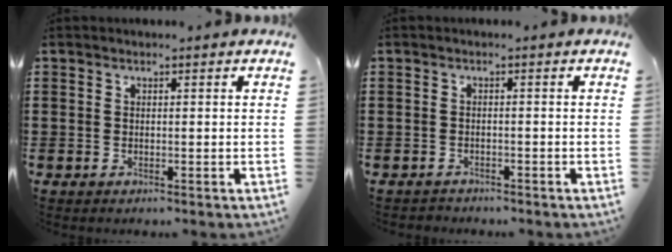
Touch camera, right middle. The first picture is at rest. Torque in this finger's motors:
{"motor_torque": [-0.13, 0.34, -0.04, -0.01]}